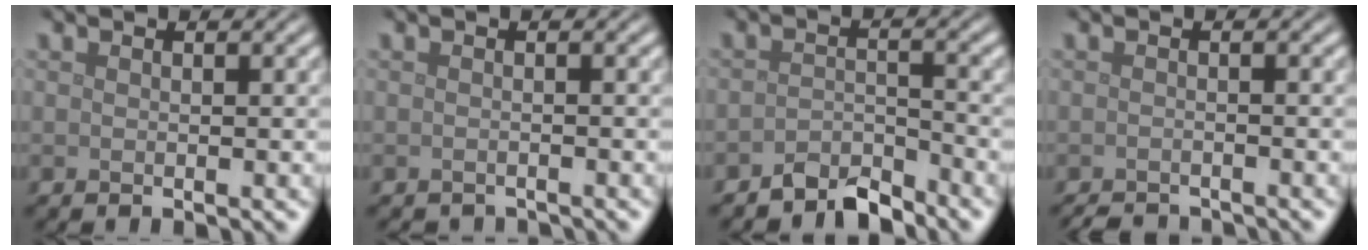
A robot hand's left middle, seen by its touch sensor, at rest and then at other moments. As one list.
[{"total": 1.2, "force": [-1.2, 0.1, -0.1], "torque": [0.003, -0.006, -0.019]}, {"total": 3.1, "force": [-2.8, 0.9, 1.0], "torque": [-0.016, 0.005, -0.054]}, {"total": 2.8, "force": [-2.7, 0.4, 0.6], "torque": [-0.007, -0.008, -0.044]}]